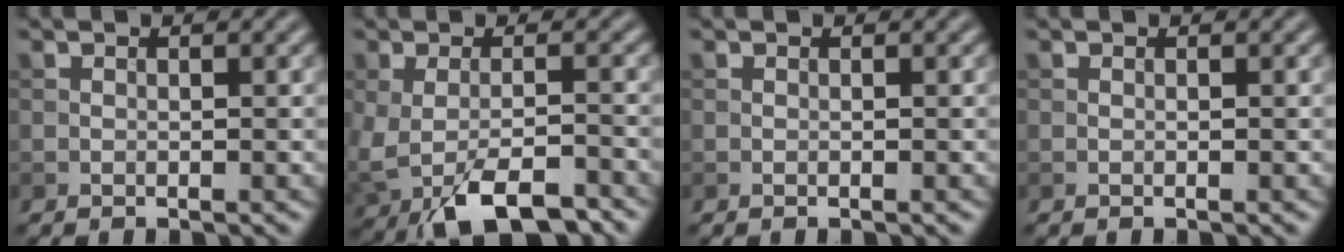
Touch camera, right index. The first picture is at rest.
{"total": 7.4, "force": [-3.8, 3.3, 5.5], "torque": [-0.105, -0.029, -0.055]}
{"total": 0.0}
{"total": 0.0}